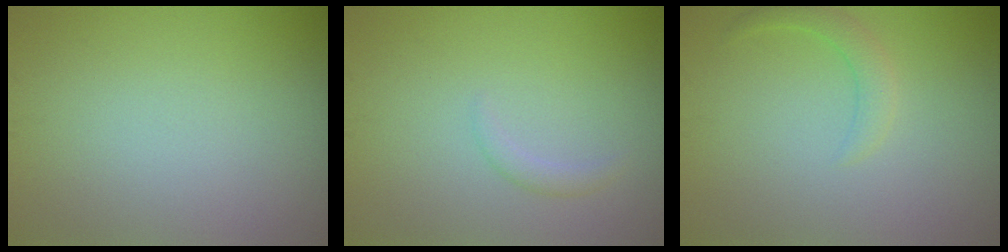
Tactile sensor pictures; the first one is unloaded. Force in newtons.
{"total": 1.0, "press": 1.0, "slide": 0.1}
{"total": 1.6, "press": 1.6, "slide": 0.2}